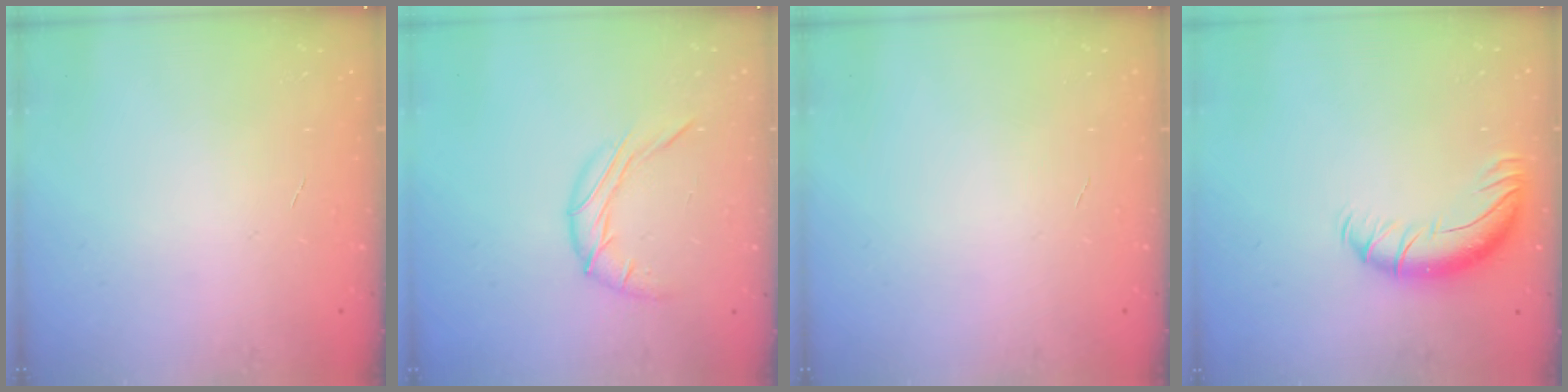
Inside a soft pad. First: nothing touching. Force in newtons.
{"total": 9.6, "press": 9.6, "slide": 0.7}
{"total": 0.0}
{"total": 10.9, "press": 10.5, "slide": 3.0}